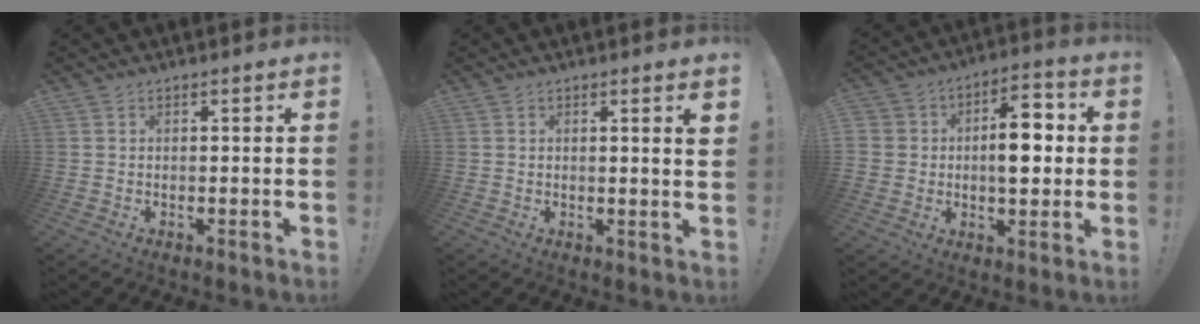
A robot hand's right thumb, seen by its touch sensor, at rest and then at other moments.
{"total": 2.8, "force": [1.1, -0.2, 2.5], "torque": [-0.033, -0.007, 0.013]}
{"total": 12.8, "force": [-0.4, 9.1, 9.0], "torque": [-0.138, 0.025, -0.006]}